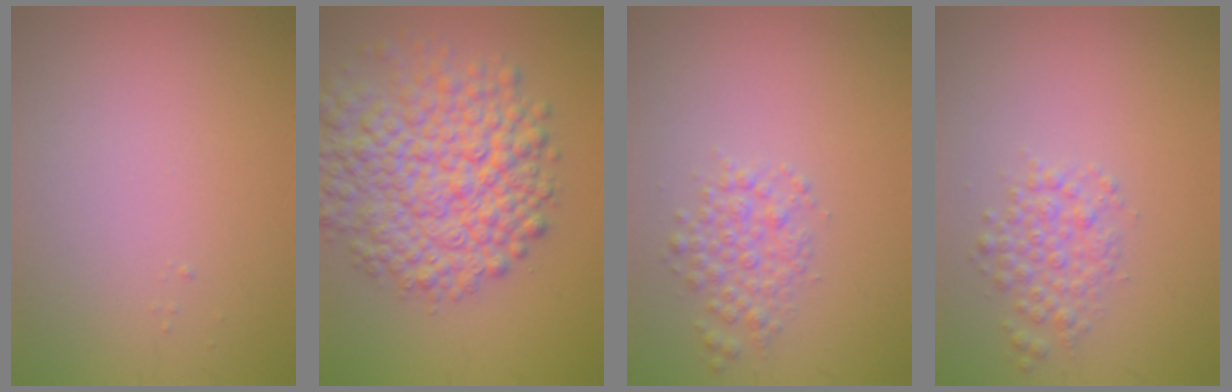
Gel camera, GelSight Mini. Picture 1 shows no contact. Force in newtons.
{"total": 9.9, "press": 9.9, "slide": 0.3}
{"total": 2.4, "press": 2.4, "slide": 0.1}
{"total": 2.4, "press": 2.4, "slide": 0.1}